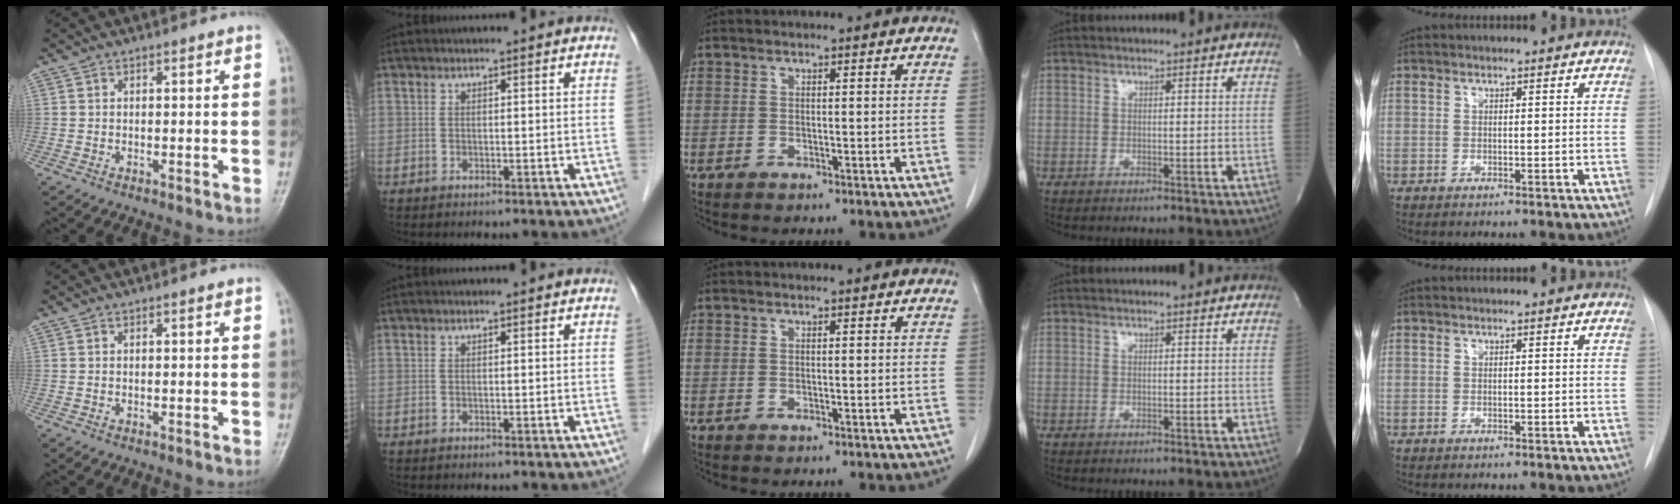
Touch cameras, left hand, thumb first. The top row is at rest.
{}